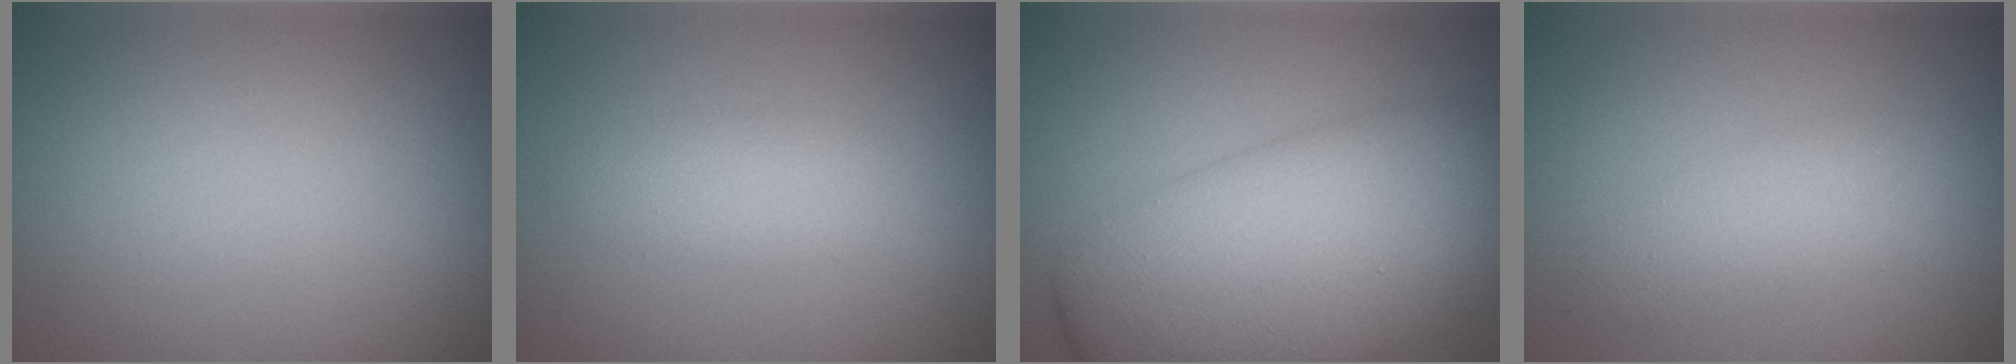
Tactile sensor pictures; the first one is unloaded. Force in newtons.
{"total": 2.4, "press": 2.4, "slide": 0.0}
{"total": 12.1, "press": 12.1, "slide": 0.1}
{"total": 3.2, "press": 3.2, "slide": 0.1}